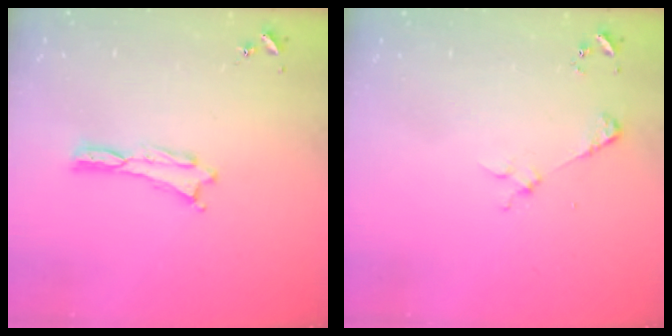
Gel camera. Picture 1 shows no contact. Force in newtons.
{"total": 2.2, "press": 2.2, "slide": 0.2}